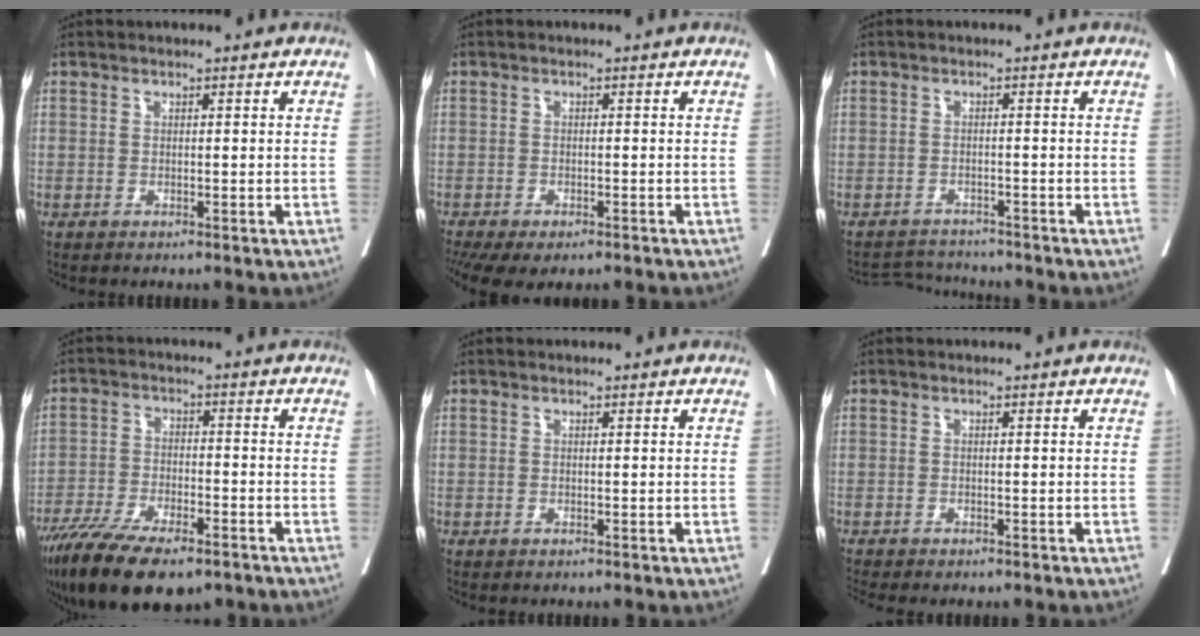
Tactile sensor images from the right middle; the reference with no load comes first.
{"total": 8.4, "force": [-6.0, 3.6, 4.7], "torque": [-0.093, -0.006, -0.086]}
{"total": 3.4, "force": [-3.3, 0.4, -0.8], "torque": [0.013, -0.006, -0.053]}
{"total": 15.2, "force": [-11.0, 4.9, 9.2], "torque": [-0.173, -0.028, -0.185]}
{"total": 0.0}
{"total": 1.8, "force": [-1.6, 0.3, 0.7], "torque": [-0.011, -0.005, -0.025]}